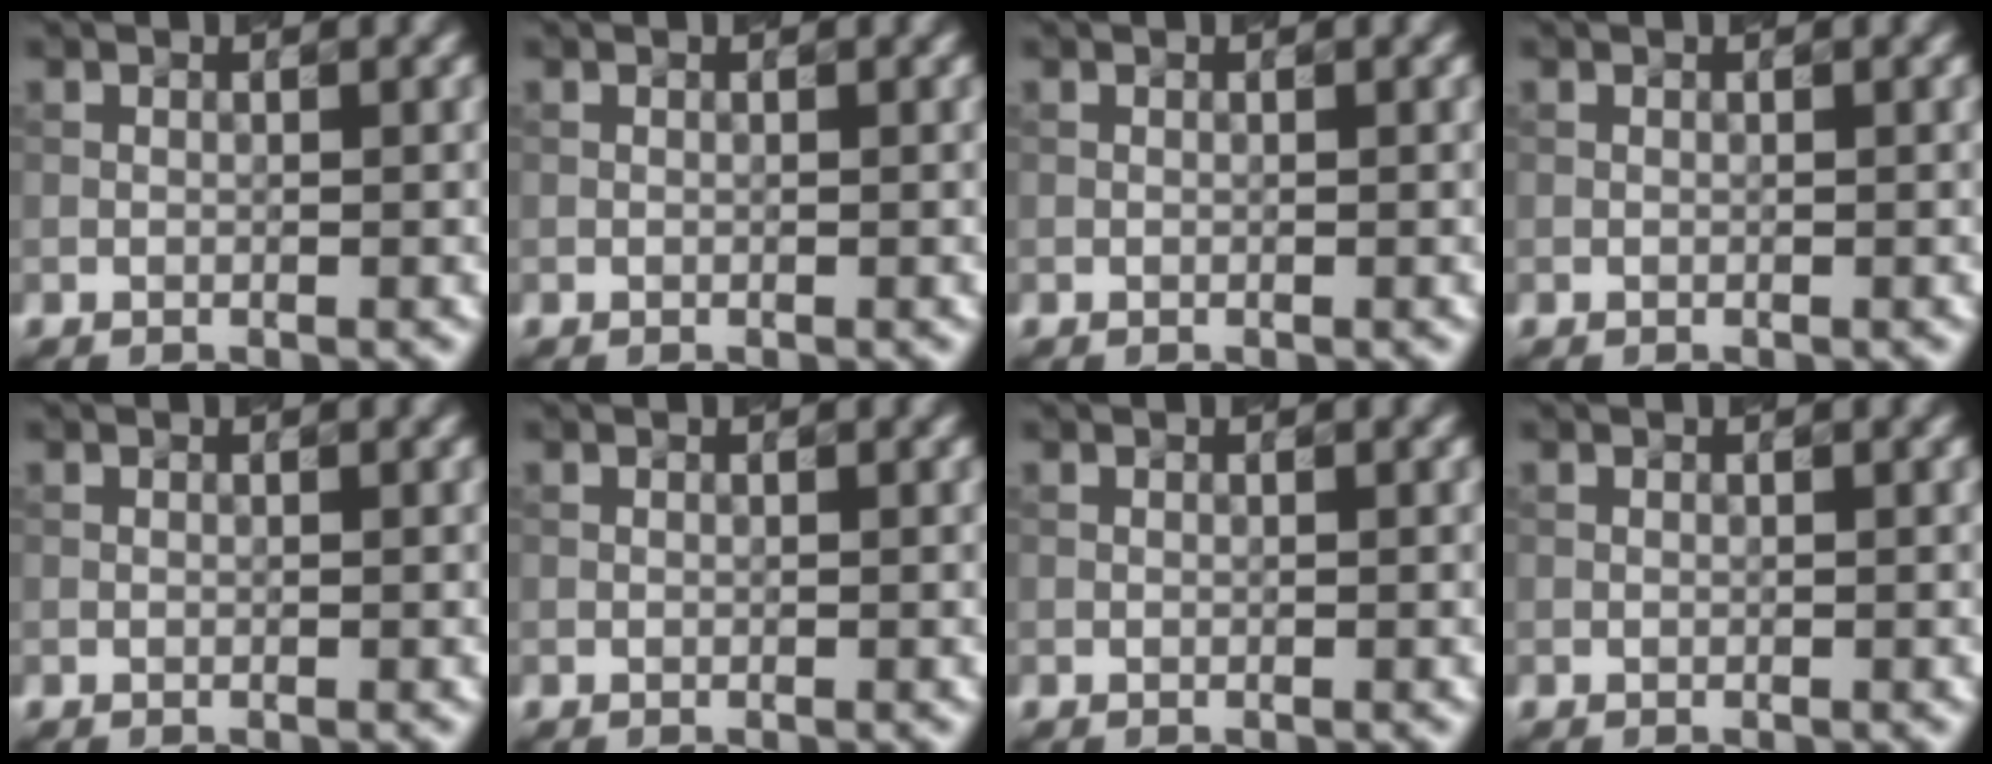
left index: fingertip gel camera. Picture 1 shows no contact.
{"total": 0.0}
{"total": 0.0}
{"total": 0.0}
{"total": 0.0}
{"total": 0.0}
{"total": 0.0}
{"total": 0.0}